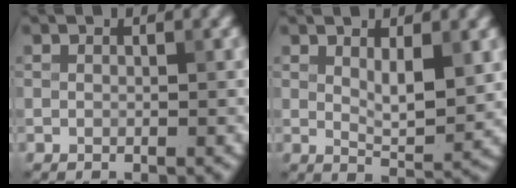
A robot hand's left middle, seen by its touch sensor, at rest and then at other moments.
{"total": 3.4, "force": [1.2, 0.9, 3.1], "torque": [-0.054, -0.009, 0.024]}